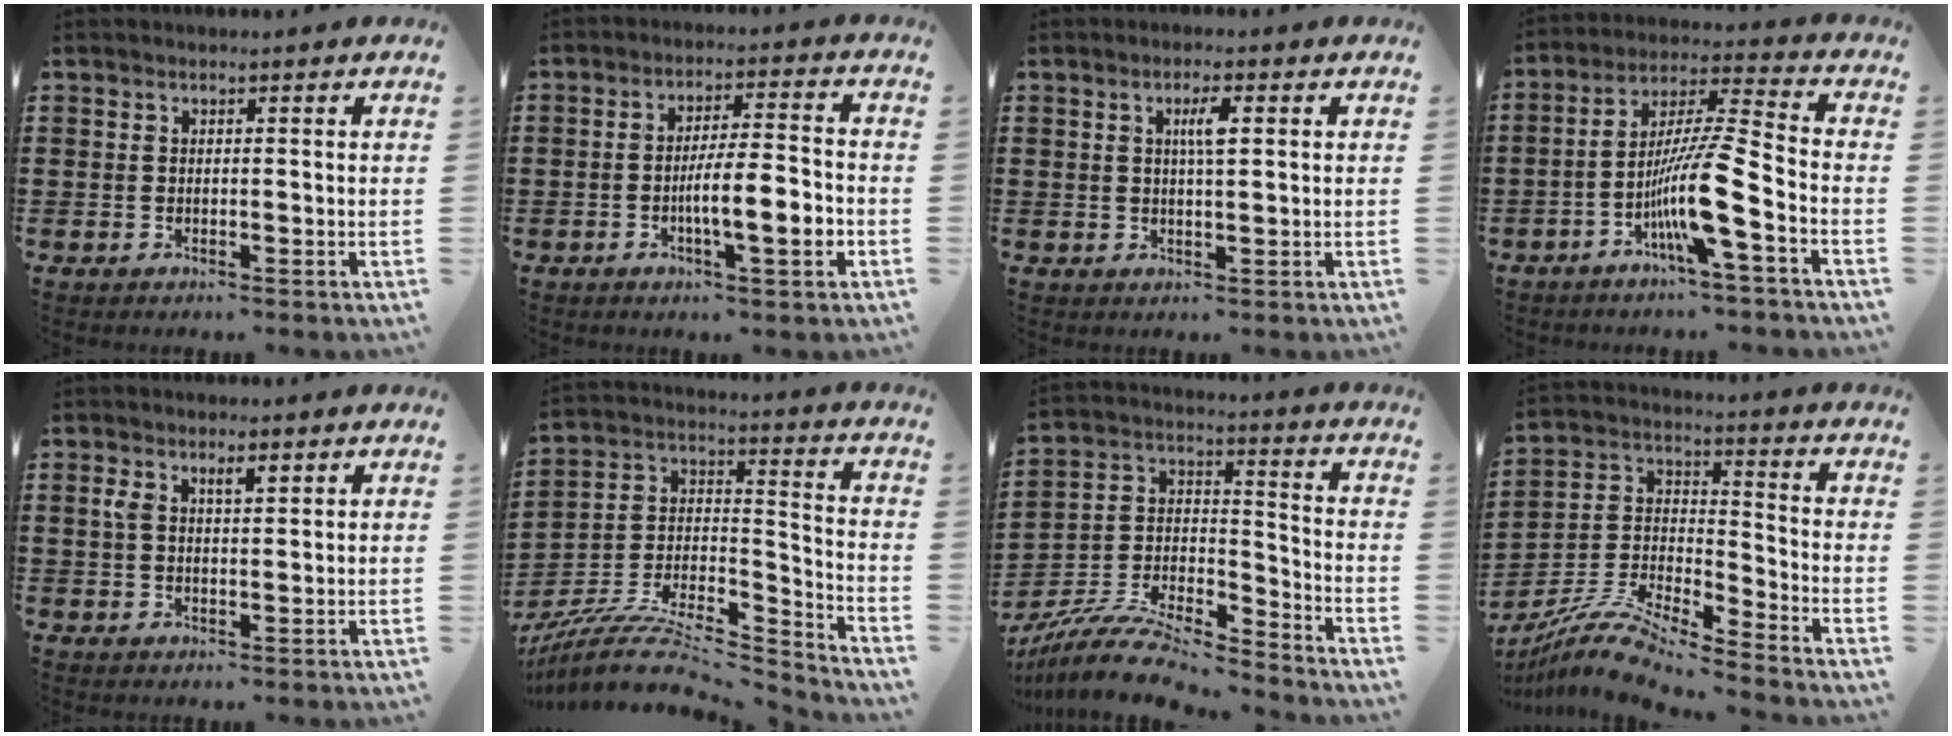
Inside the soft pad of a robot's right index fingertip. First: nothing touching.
{"total": 7.8, "force": [-2.2, 1.5, 7.3], "torque": [-0.113, -0.001, -0.041]}
{"total": 3.3, "force": [0.8, 0.8, 3.1], "torque": [-0.062, 0.008, 0.010]}
{"total": 11.5, "force": [-5.0, 0.3, 10.3], "torque": [-0.214, -0.014, -0.102]}
{"total": 3.3, "force": [1.3, 1.3, 2.7], "torque": [-0.057, 0.007, 0.021]}
{"total": 9.7, "force": [-8.2, 3.0, 4.1], "torque": [-0.085, 0.007, -0.164]}
{"total": 9.2, "force": [-8.5, 1.9, 3.1], "torque": [-0.066, 0.008, -0.171]}
{"total": 9.6, "force": [-8.9, 0.9, 3.6], "torque": [-0.086, 0.002, -0.181]}